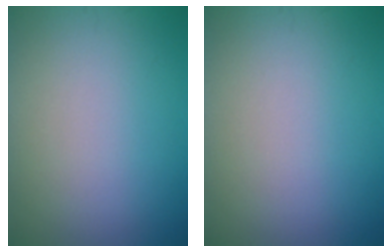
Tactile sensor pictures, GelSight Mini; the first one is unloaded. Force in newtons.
{"total": 0.0}